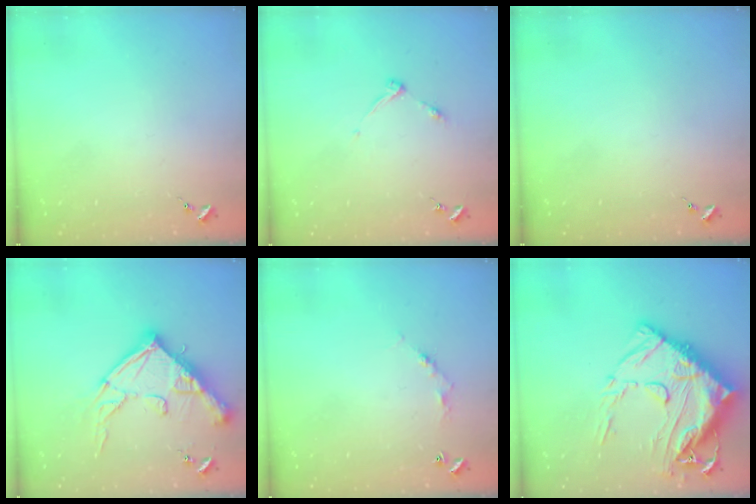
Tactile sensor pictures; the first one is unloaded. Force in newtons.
{"total": 4.5, "press": 4.4, "slide": 0.6}
{"total": 0.0}
{"total": 19.6, "press": 19.5, "slide": 2.0}
{"total": 4.1, "press": 4.1, "slide": 0.3}
{"total": 27.3, "press": 27.2, "slide": 2.8}